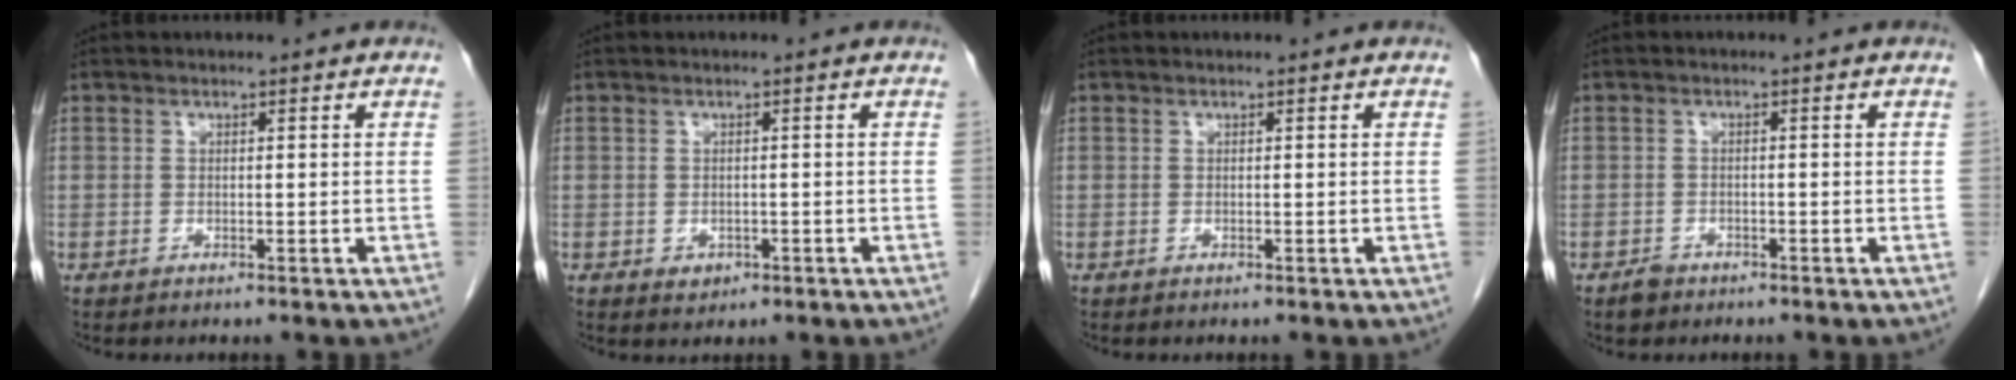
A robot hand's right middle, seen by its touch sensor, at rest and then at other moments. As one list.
[{"total": 1.6, "force": [-0.6, 1.2, 0.8], "torque": [-0.013, 0.001, -0.001]}, {"total": 0.0}, {"total": 1.8, "force": [-1.4, 1.1, 0.4], "torque": [-0.012, 0.002, -0.021]}]